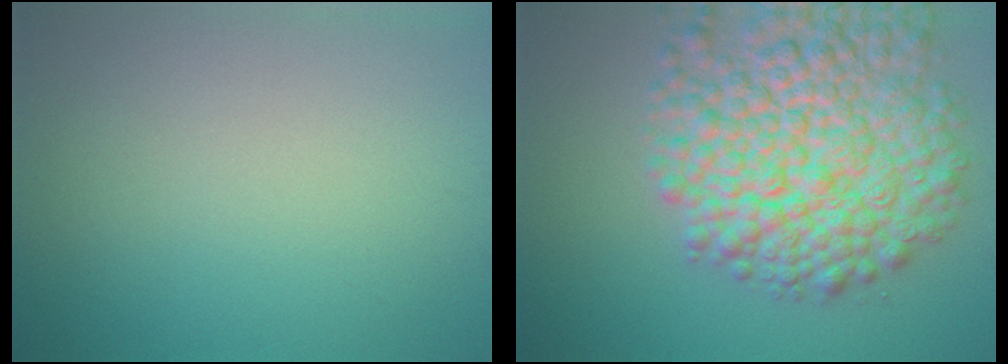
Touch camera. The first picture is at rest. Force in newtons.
{"total": 11.2, "press": 11.2, "slide": 0.5}